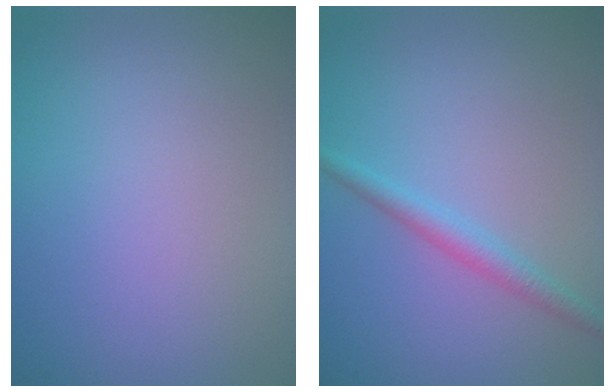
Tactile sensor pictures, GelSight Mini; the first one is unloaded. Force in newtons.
{"total": 2.0, "press": 2.0, "slide": 0.0}